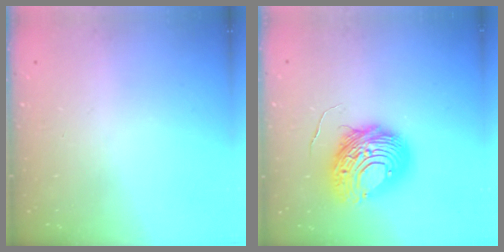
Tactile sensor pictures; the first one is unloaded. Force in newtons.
{"total": 12.2, "press": 12.1, "slide": 1.3}